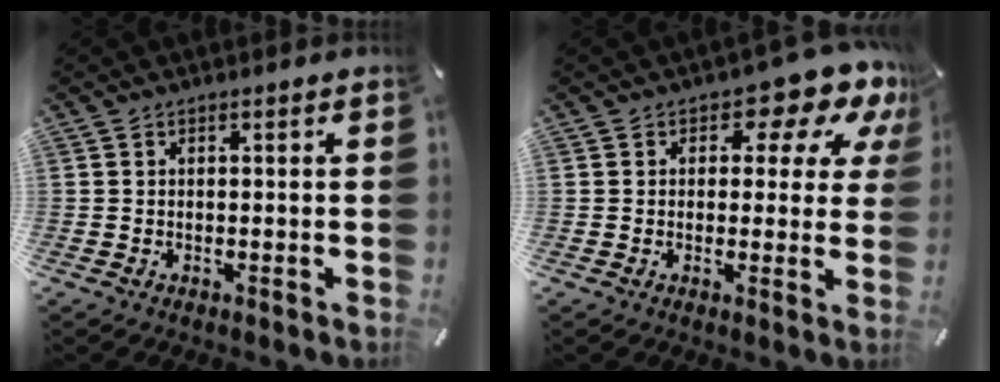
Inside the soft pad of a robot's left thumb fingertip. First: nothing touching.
{"total": 10.3, "force": [5.8, 5.3, 6.7], "torque": [-0.075, -0.039, 0.093]}